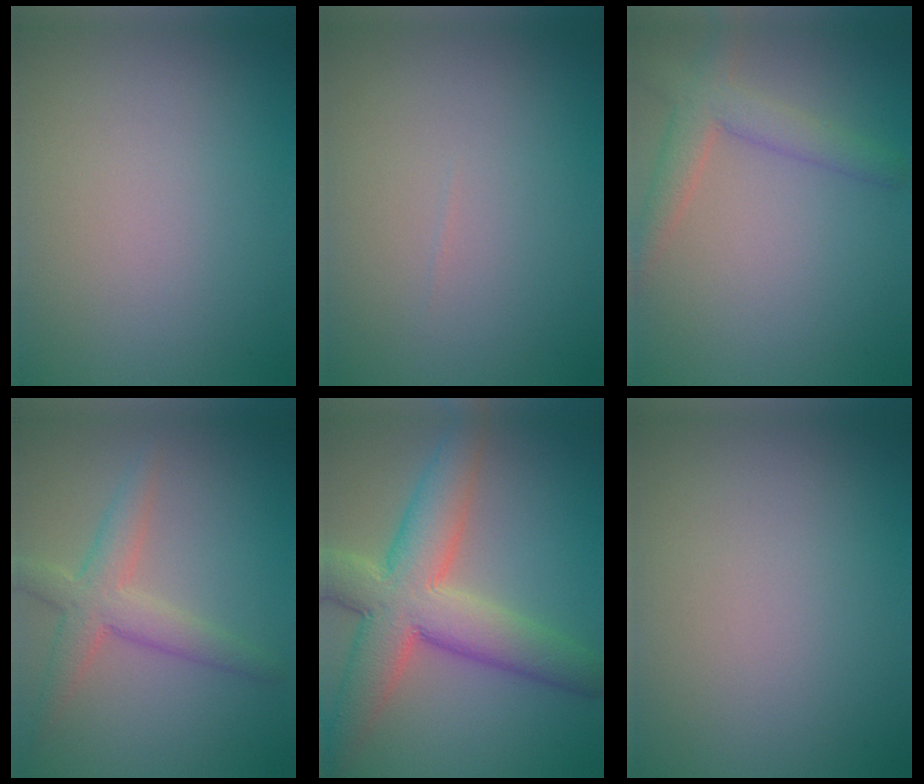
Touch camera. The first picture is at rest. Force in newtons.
{"total": 0.0}
{"total": 3.7, "press": 3.7, "slide": 0.1}
{"total": 3.8, "press": 3.8, "slide": 0.2}
{"total": 9.4, "press": 9.4, "slide": 0.5}
{"total": 0.0}